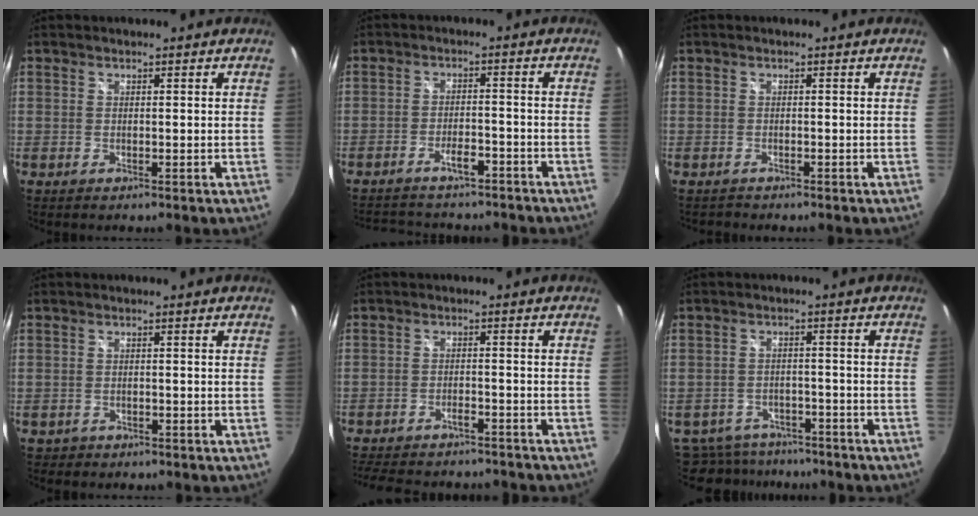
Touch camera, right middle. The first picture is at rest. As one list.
[{"total": 12.0, "force": [-10.2, 4.2, 4.9], "torque": [-0.114, -0.002, -0.143]}, {"total": 1.2, "force": [-1.1, 0.4, 0.0], "torque": [-0.005, -0.003, -0.019]}, {"total": 2.0, "force": [-1.2, 1.6, 0.4], "torque": [-0.014, -0.003, -0.016]}, {"total": 15.1, "force": [-13.0, 4.8, 5.8], "torque": [-0.135, -0.007, -0.182]}, {"total": 11.7, "force": [-9.8, 5.5, 3.2], "torque": [-0.087, 0.000, -0.140]}]